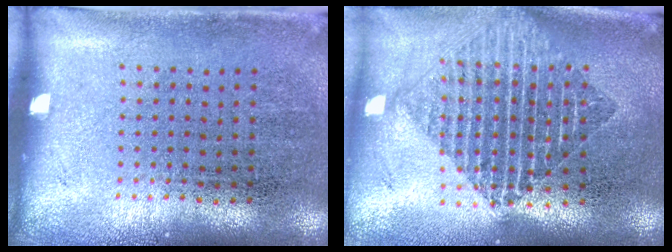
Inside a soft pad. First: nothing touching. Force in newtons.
{"total": 2.0, "press": 1.7, "slide": 1.1}